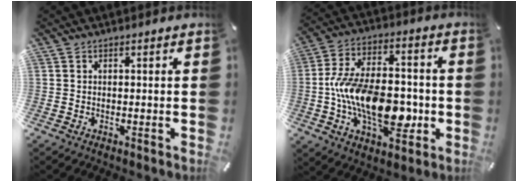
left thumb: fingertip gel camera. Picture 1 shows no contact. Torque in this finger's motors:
{"motor_torque": [1.36, 3.65, 2.23, -0.29, 0.30]}